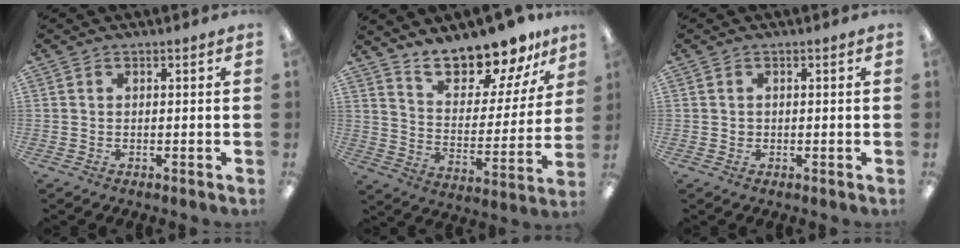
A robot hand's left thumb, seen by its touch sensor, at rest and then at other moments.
{"total": 15.5, "force": [14.2, 3.8, 4.9], "torque": [-0.088, -0.116, 0.253]}
{"total": 0.8, "force": [0.1, 0.8, 0.1], "torque": [-0.003, 0.005, 0.001]}